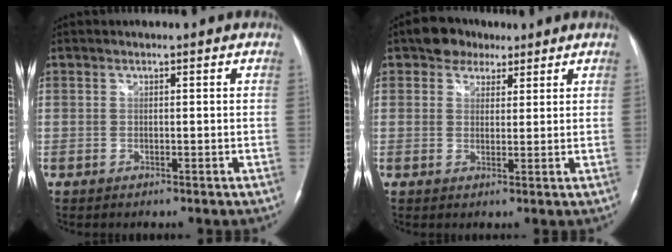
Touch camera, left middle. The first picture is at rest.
{"total": 4.5, "force": [3.0, 3.2, 1.2], "torque": [-0.023, 0.014, 0.049]}